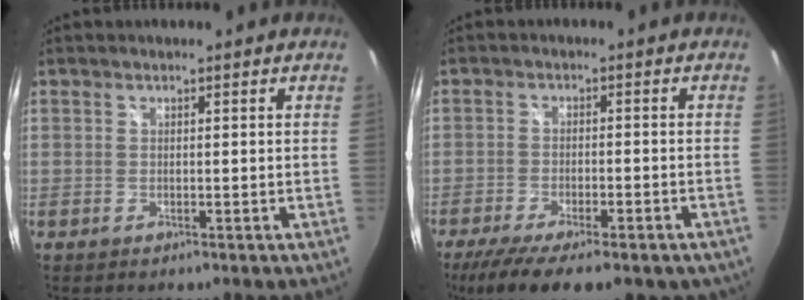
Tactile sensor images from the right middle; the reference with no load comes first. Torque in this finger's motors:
{"motor_torque": [1.24, -0.90, 0.25, 0.08]}